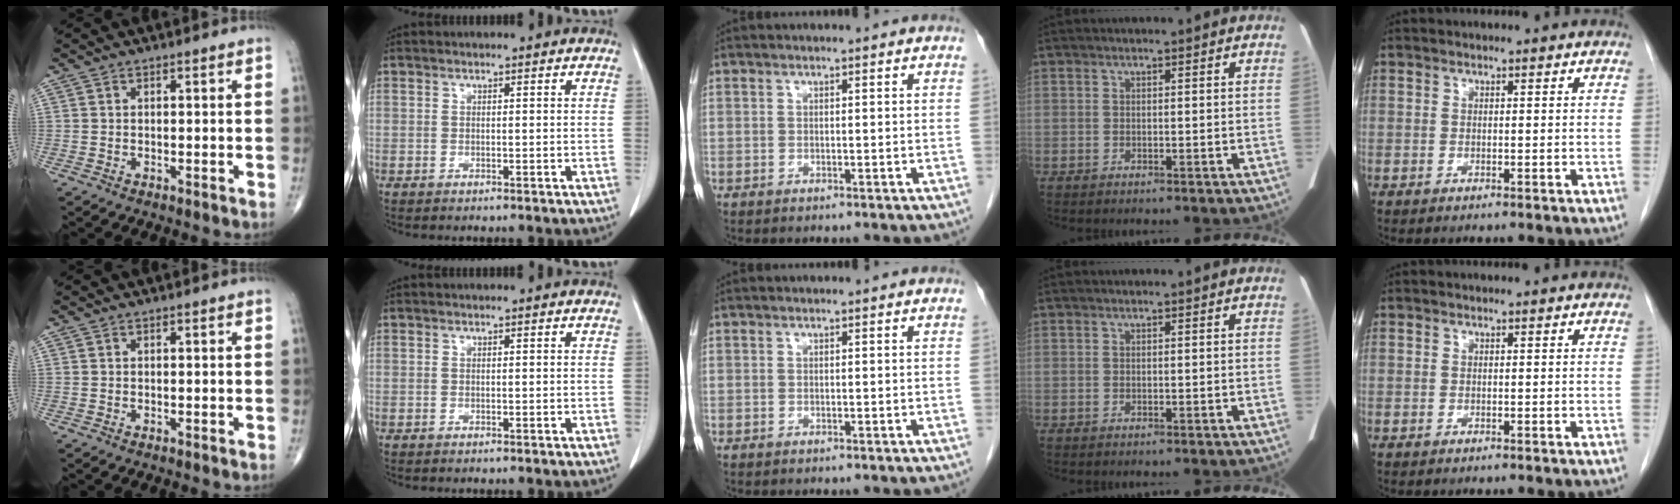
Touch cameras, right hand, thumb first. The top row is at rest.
{}